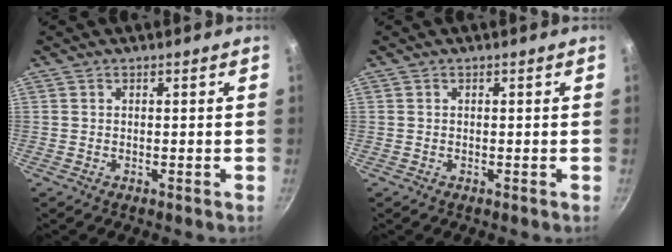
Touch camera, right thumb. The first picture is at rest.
{"total": 0.0}